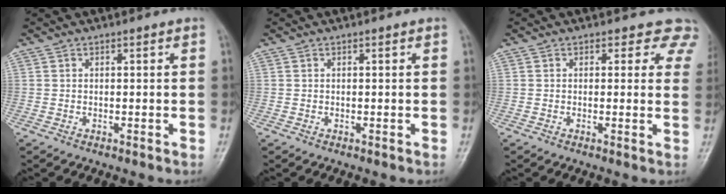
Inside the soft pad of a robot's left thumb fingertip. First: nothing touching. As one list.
[{"total": 0.0}, {"total": 5.5, "force": [4.3, 3.3, 0.9], "torque": [0.035, -0.014, 0.020]}]